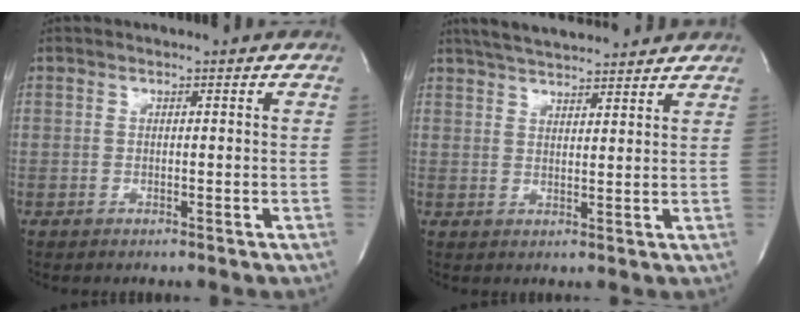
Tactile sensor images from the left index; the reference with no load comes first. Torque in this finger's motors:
{"motor_torque": [-0.23, -0.51, 0.54, 0.13]}